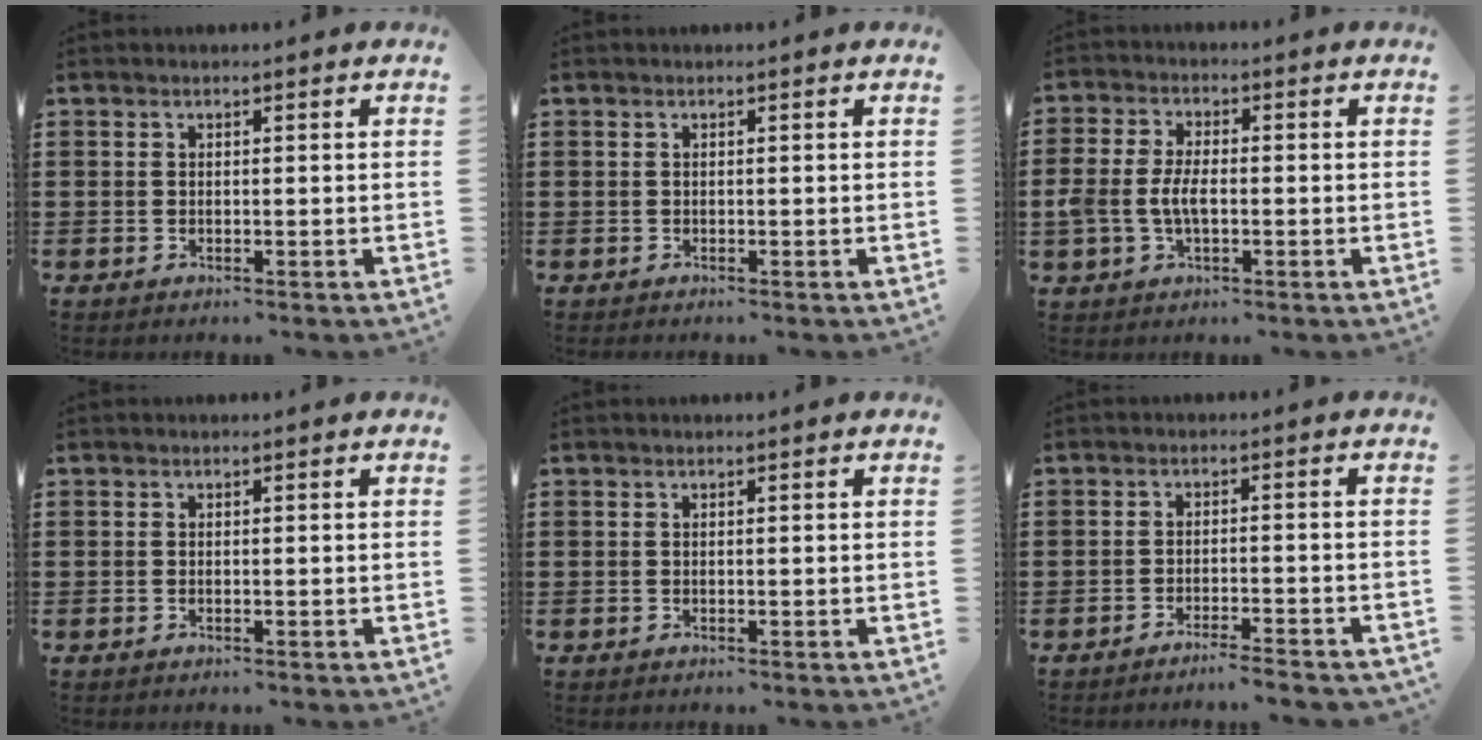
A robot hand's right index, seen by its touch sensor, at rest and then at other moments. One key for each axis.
{"total": 0.0}
{"total": 5.0, "fx": -0.9, "fy": 2.7, "fz": 4.1, "tx": -0.101, "ty": -0.003, "tz": -0.023}
{"total": 0.0}
{"total": 0.0}
{"total": 2.7, "fx": -2.6, "fy": -0.3, "fz": 0.8, "tx": -0.014, "ty": 0.000, "tz": -0.053}